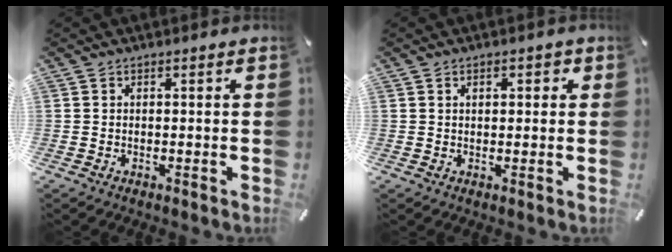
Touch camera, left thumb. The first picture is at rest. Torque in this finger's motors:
{"motor_torque": [-0.26, -0.24, 0.04, 0.10, 0.00]}